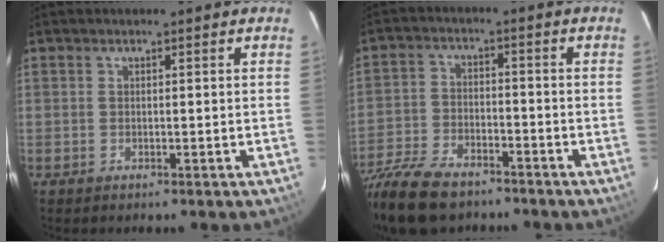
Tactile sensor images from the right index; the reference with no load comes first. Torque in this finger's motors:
{"motor_torque": [0.96, -0.86, 0.37, 0.09]}